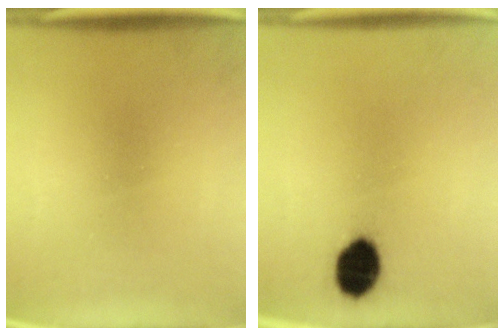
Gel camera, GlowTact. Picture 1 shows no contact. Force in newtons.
{"total": 8.4}